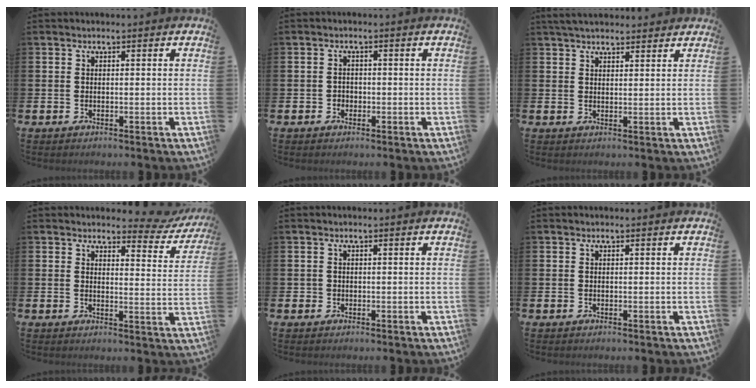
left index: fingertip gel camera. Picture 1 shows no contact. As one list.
[{"total": 1.3, "force": [-0.4, 1.2, 0.2], "torque": [-0.001, 0.002, -0.012]}, {"total": 3.5, "force": [3.3, 0.7, 0.7], "torque": [-0.016, -0.010, 0.061]}, {"total": 3.2, "force": [3.0, 1.1, 0.6], "torque": [-0.003, -0.026, 0.044]}, {"total": 0.8, "force": [0.0, 0.8, 0.1], "torque": [0.001, 0.005, -0.004]}, {"total": 0.0}]